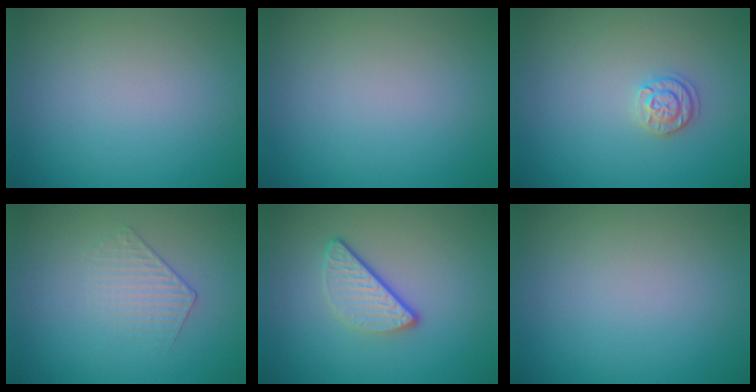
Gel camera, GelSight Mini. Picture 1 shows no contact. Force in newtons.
{"total": 0.0}
{"total": 1.8, "press": 1.7, "slide": 0.4}
{"total": 1.5, "press": 0.9, "slide": 1.2}
{"total": 3.2, "press": 2.4, "slide": 2.1}
{"total": 0.0}